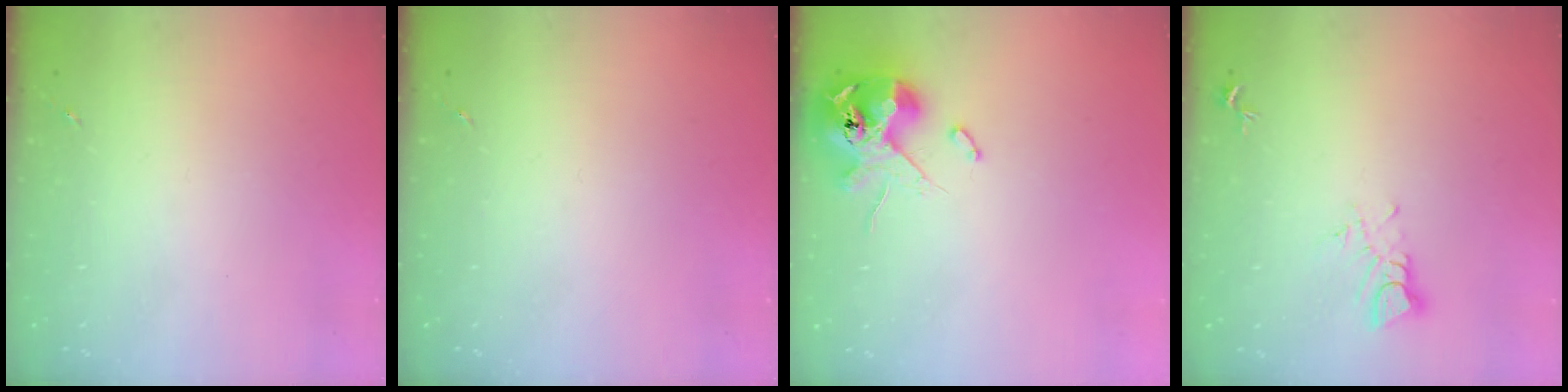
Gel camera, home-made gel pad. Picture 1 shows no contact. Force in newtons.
{"total": 0.0}
{"total": 12.7, "press": 12.5, "slide": 2.1}
{"total": 4.4, "press": 4.4, "slide": 0.3}